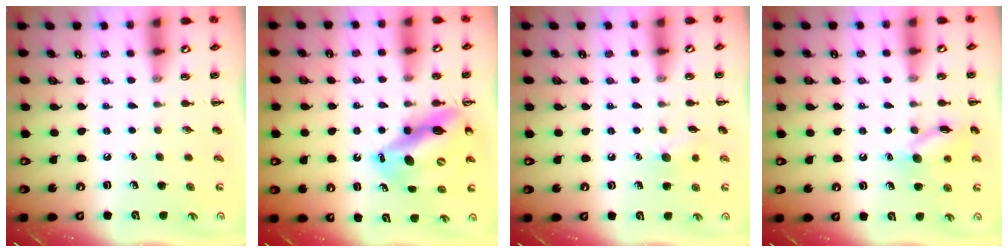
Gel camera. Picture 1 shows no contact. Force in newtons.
{"total": 14.7, "press": 14.0, "slide": 4.5}
{"total": 7.1, "press": 6.9, "slide": 1.6}
{"total": 10.9, "press": 10.9, "slide": 0.5}